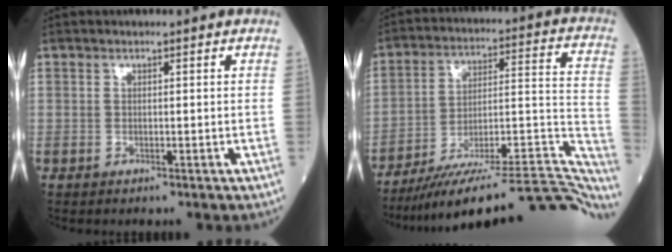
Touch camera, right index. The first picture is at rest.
{"total": 28.1, "force": [-24.5, 2.5, 13.6], "torque": [-0.097, 0.012, -0.347]}